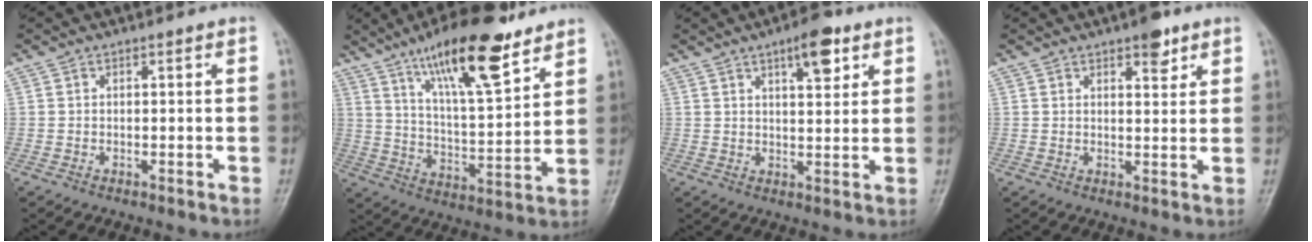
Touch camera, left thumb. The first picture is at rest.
{"total": 18.3, "force": [12.0, 5.0, 12.8], "torque": [-0.188, -0.062, 0.209]}
{"total": 6.9, "force": [3.8, 2.5, 5.2], "torque": [-0.060, -0.018, 0.053]}
{"total": 4.4, "force": [2.9, 1.8, 2.9], "torque": [-0.024, -0.015, 0.039]}